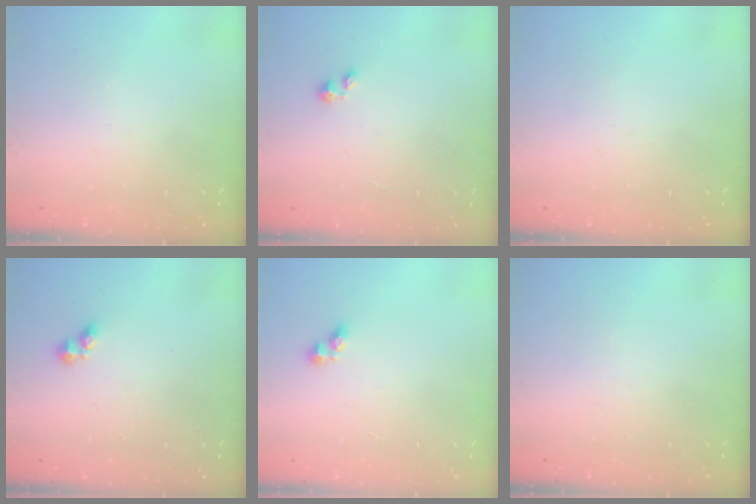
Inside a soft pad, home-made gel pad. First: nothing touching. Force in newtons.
{"total": 0.0}
{"total": 0.0}
{"total": 2.7, "press": 2.7, "slide": 0.4}
{"total": 3.5, "press": 3.5, "slide": 0.4}
{"total": 0.0}